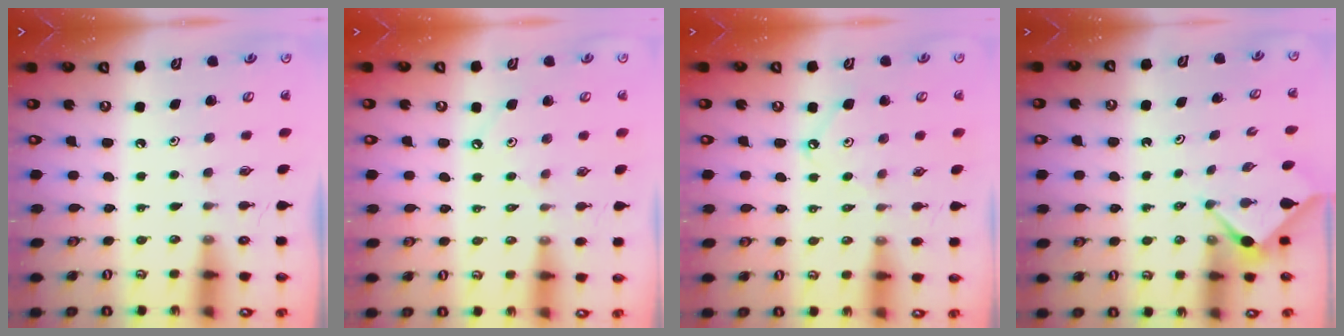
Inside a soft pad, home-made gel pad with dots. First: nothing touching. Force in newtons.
{"total": 2.6, "press": 2.6, "slide": 0.4}
{"total": 3.3, "press": 3.3, "slide": 0.1}
{"total": 2.8, "press": 2.8, "slide": 0.4}